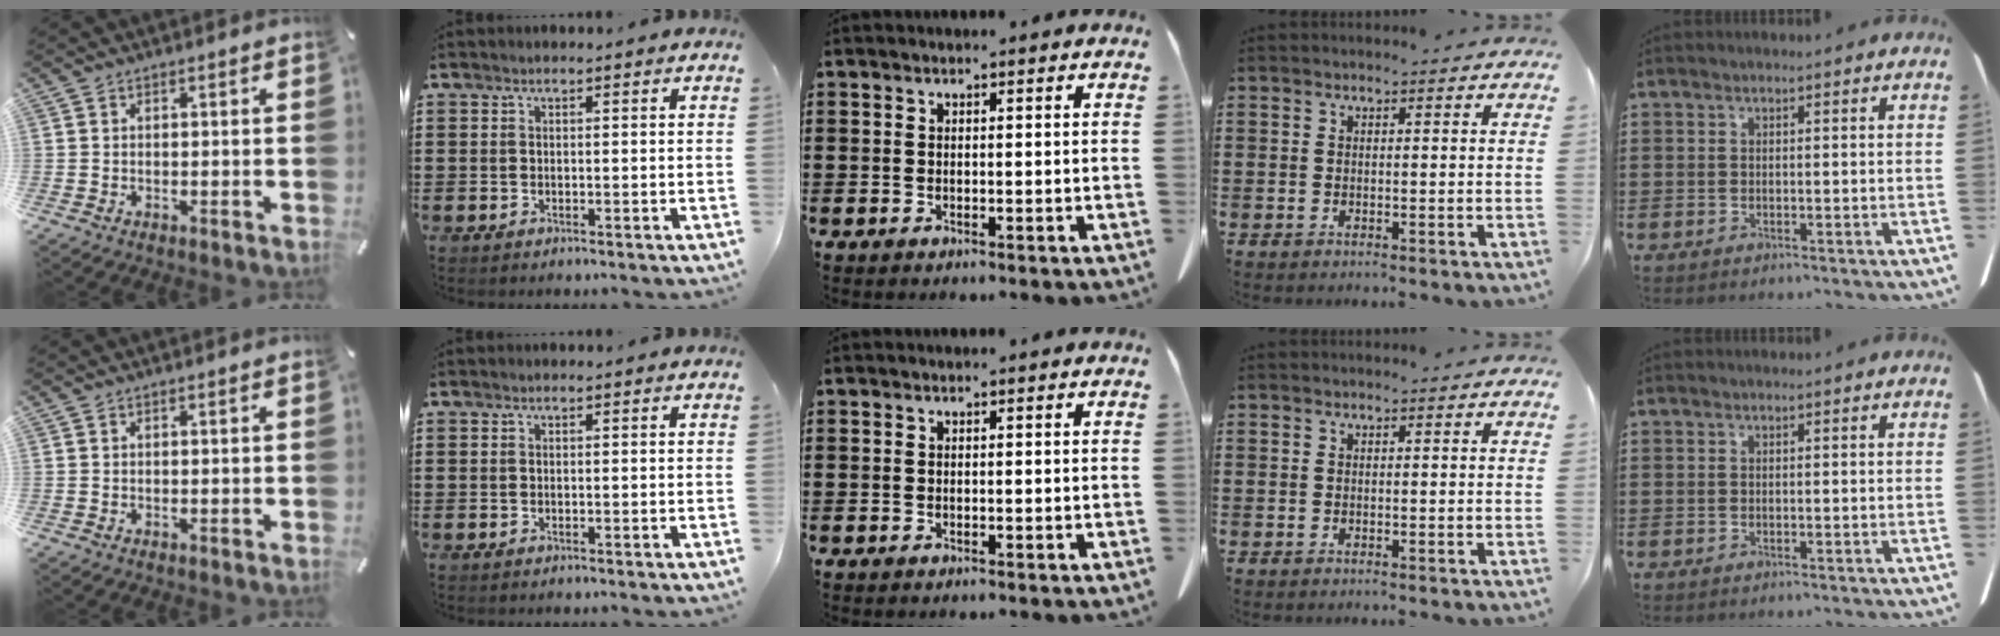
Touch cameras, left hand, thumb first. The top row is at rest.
{}